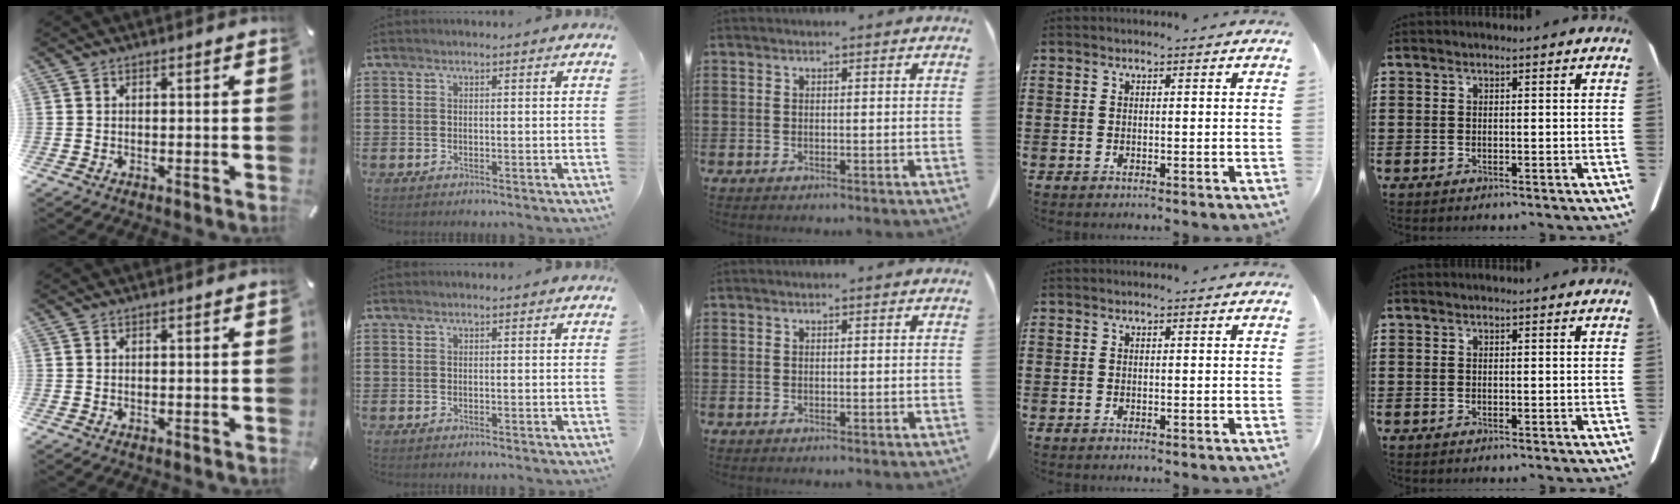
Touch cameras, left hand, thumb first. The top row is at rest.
{}